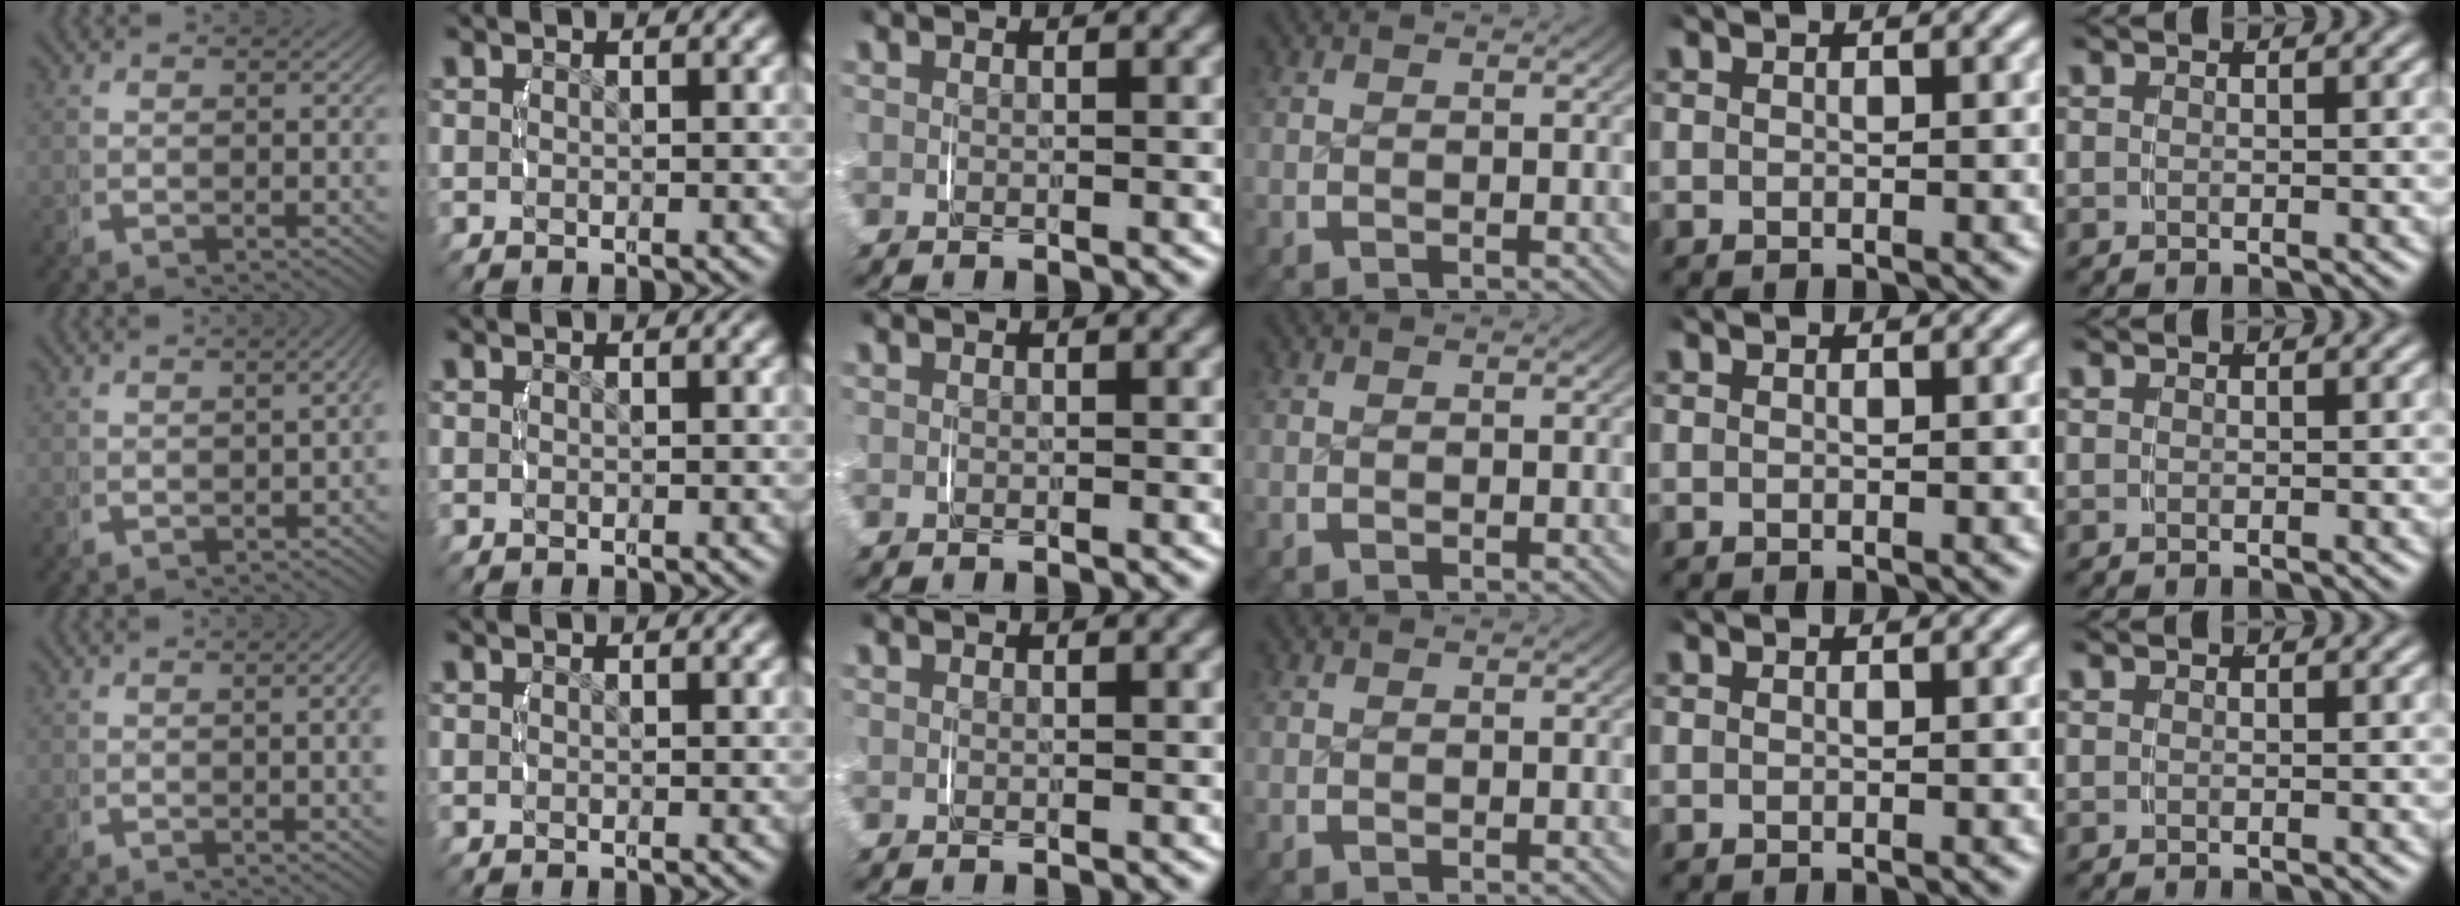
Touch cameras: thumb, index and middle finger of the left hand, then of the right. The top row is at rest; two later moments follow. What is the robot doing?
{"motion": "lift_and_place", "object": "jewelry box"}